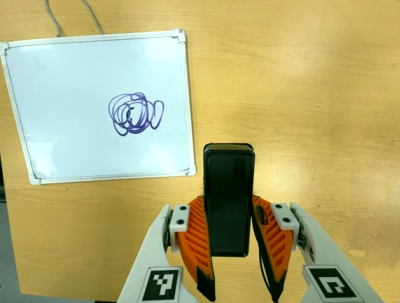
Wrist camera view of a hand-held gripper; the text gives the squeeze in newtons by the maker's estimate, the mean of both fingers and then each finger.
{"total": 5.3, "left": 3.6, "right": 7.0}